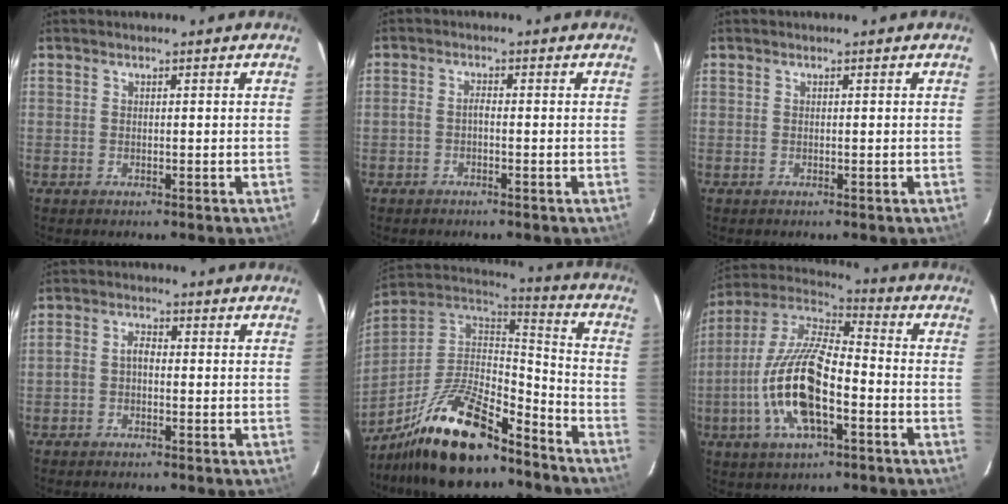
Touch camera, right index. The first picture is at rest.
{"total": 1.4, "force": [-0.9, 0.4, 1.0], "torque": [-0.026, 0.007, -0.020]}
{"total": 0.0}
{"total": 2.7, "force": [-1.1, 1.7, 1.8], "torque": [-0.041, 0.012, -0.024]}
{"total": 21.2, "force": [-15.1, 7.2, 13.0], "torque": [-0.258, -0.007, -0.263]}
{"total": 17.9, "force": [-5.7, 6.6, 15.6], "torque": [-0.321, -0.007, -0.115]}